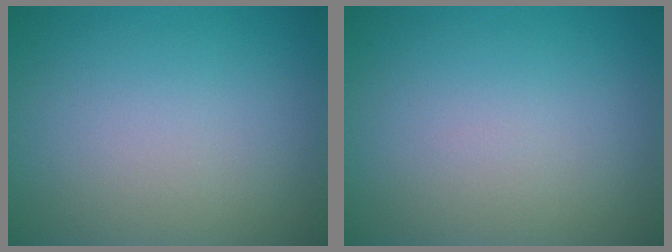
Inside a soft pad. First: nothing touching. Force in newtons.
{"total": 0.0}